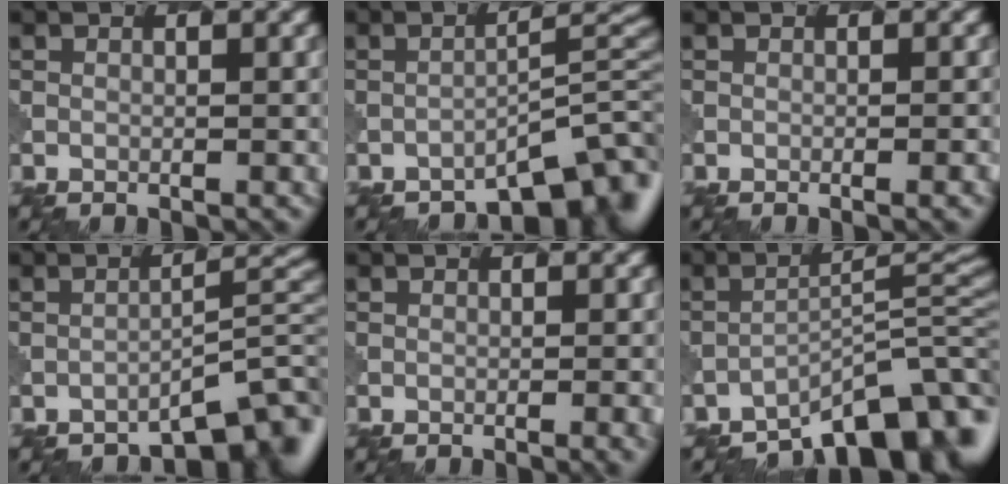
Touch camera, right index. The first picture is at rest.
{"total": 5.6, "force": [-4.5, 1.3, 3.0], "torque": [-0.031, 0.010, -0.070]}
{"total": 2.2, "force": [-0.6, 0.9, 1.9], "torque": [-0.006, 0.010, -0.013]}
{"total": 4.8, "force": [-4.0, 0.9, 2.5], "torque": [-0.027, 0.013, -0.060]}
{"total": 2.0, "force": [-0.8, 0.8, 1.7], "torque": [-0.006, 0.008, -0.011]}
{"total": 10.2, "force": [-8.2, 2.7, 5.5], "torque": [-0.066, 0.007, -0.135]}